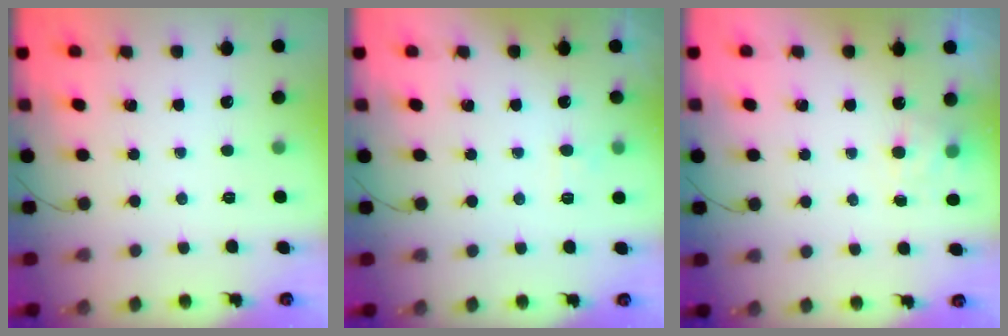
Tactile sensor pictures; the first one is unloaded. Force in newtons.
{"total": 2.6, "press": 2.2, "slide": 1.4}
{"total": 4.9, "press": 4.8, "slide": 1.0}